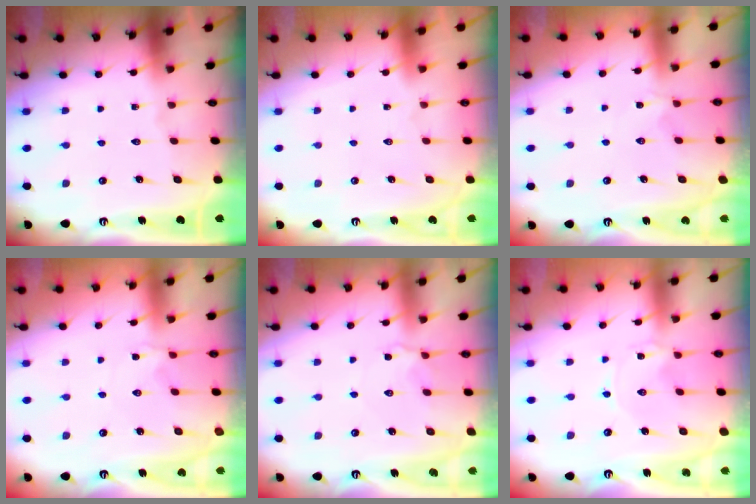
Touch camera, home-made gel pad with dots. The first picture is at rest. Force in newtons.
{"total": 1.5, "press": 1.5, "slide": 0.1}
{"total": 1.5, "press": 1.4, "slide": 0.6}
{"total": 1.4, "press": 1.4, "slide": 0.3}
{"total": 2.8, "press": 2.7, "slide": 0.5}
{"total": 0.0}